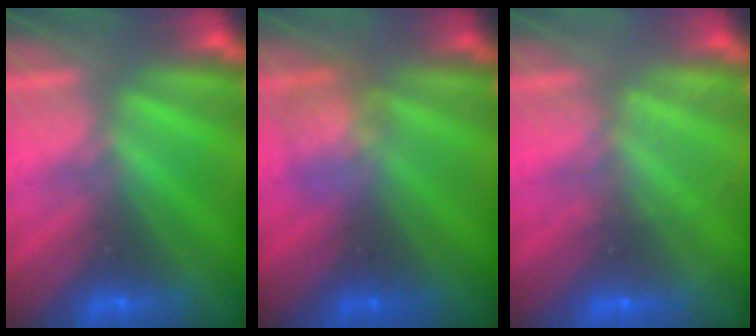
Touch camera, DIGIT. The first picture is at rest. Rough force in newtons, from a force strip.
{"total": 2.4}
{"total": 1.8}